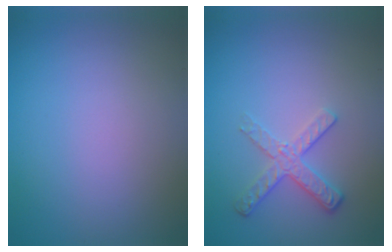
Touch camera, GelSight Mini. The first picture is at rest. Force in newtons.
{"total": 2.6, "press": 2.2, "slide": 1.4}